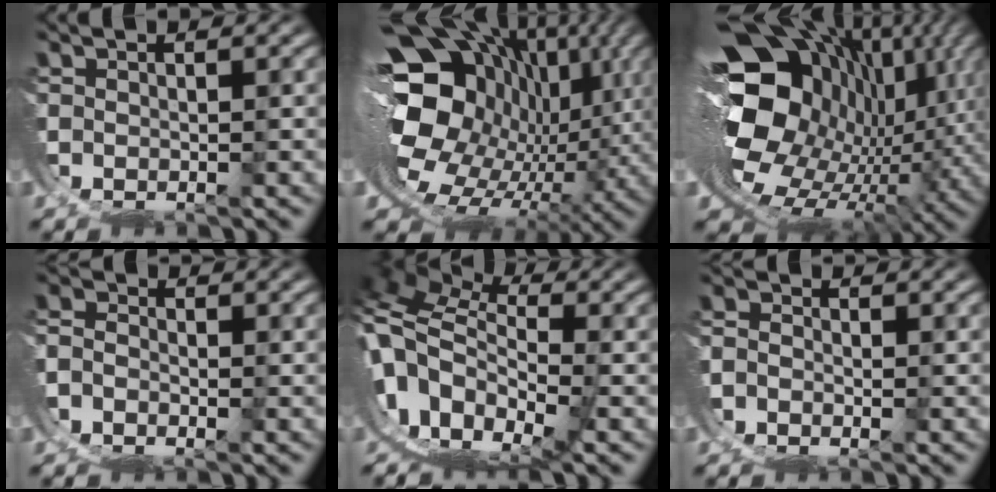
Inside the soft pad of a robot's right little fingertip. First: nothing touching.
{"total": 21.9, "force": [0.6, 16.3, 14.6], "torque": [-0.257, -0.036, 0.012]}
{"total": 23.7, "force": [0.0, 16.6, 16.9], "torque": [-0.267, -0.037, 0.006]}
{"total": 2.4, "force": [-1.1, 1.9, 1.0], "torque": [-0.019, -0.002, -0.028]}
{"total": 16.4, "force": [0.3, 13.5, 9.3], "torque": [-0.213, -0.035, -0.008]}
{"total": 1.5, "force": [-0.7, 1.1, 0.6], "torque": [-0.011, 0.000, -0.020]}